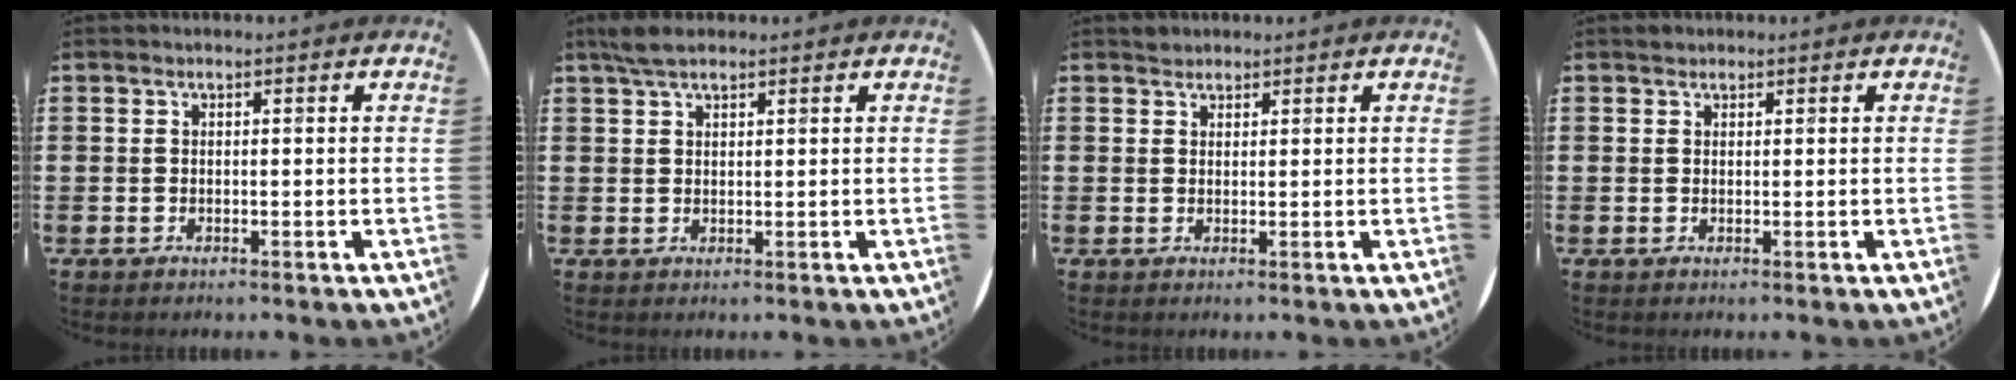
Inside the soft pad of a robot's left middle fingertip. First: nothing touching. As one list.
[{"total": 3.0, "force": [2.2, 1.0, 1.7], "torque": [-0.038, 0.007, 0.041]}, {"total": 1.1, "force": [1.1, 0.4, -0.1], "torque": [0.001, 0.002, 0.021]}, {"total": 0.7, "force": [0.6, 0.2, 0.0], "torque": [0.008, 0.000, 0.011]}]